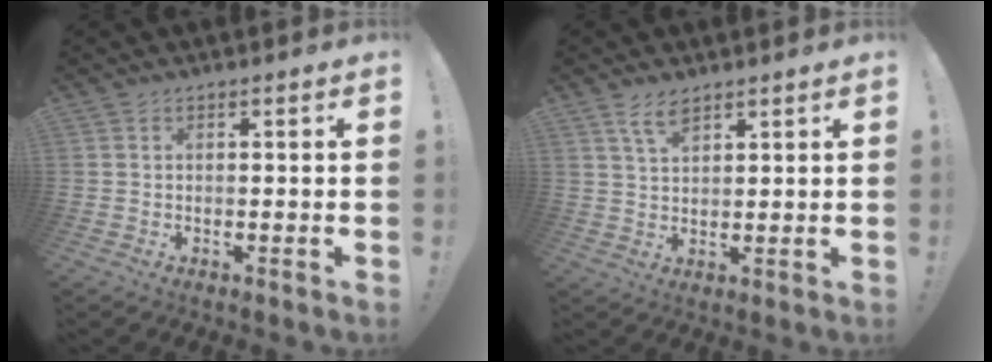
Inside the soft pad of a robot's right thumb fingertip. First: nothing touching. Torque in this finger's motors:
{"motor_torque": [-0.13, -0.04, -0.11, 0.36, 0.19]}